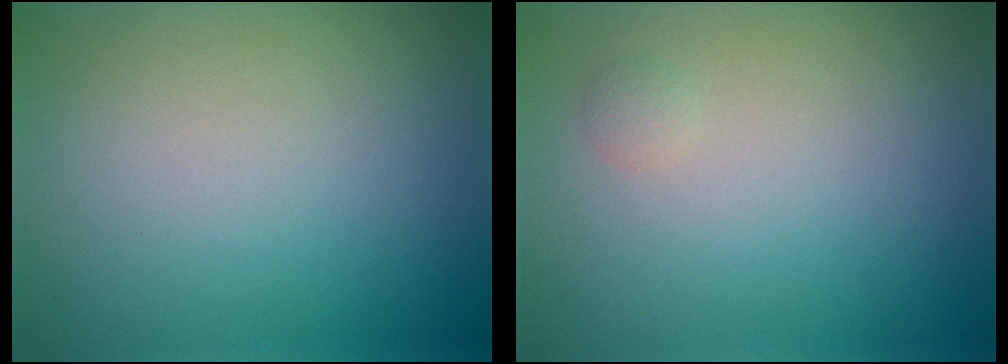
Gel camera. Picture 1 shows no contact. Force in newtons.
{"total": 0.6, "press": 0.6, "slide": 0.0}